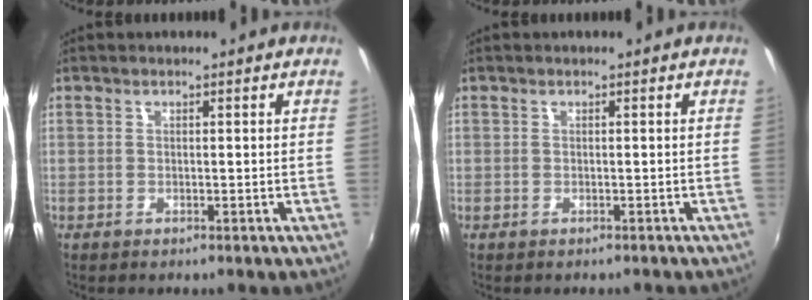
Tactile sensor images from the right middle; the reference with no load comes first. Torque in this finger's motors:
{"motor_torque": [1.07, -1.07, 0.11, 0.06]}